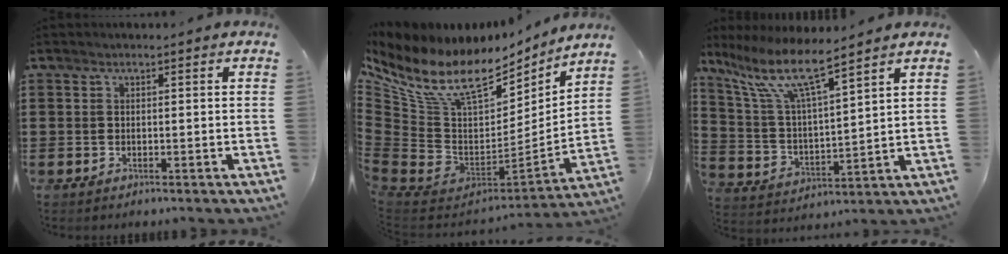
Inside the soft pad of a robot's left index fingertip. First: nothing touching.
{"total": 15.0, "force": [9.5, 6.9, 9.4], "torque": [-0.224, -0.068, 0.165]}
{"total": 9.7, "force": [7.5, 1.2, 6.2], "torque": [-0.147, -0.034, 0.127]}